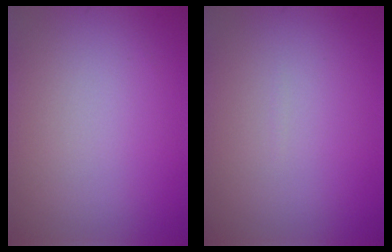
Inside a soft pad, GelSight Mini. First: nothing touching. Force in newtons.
{"total": 0.0}